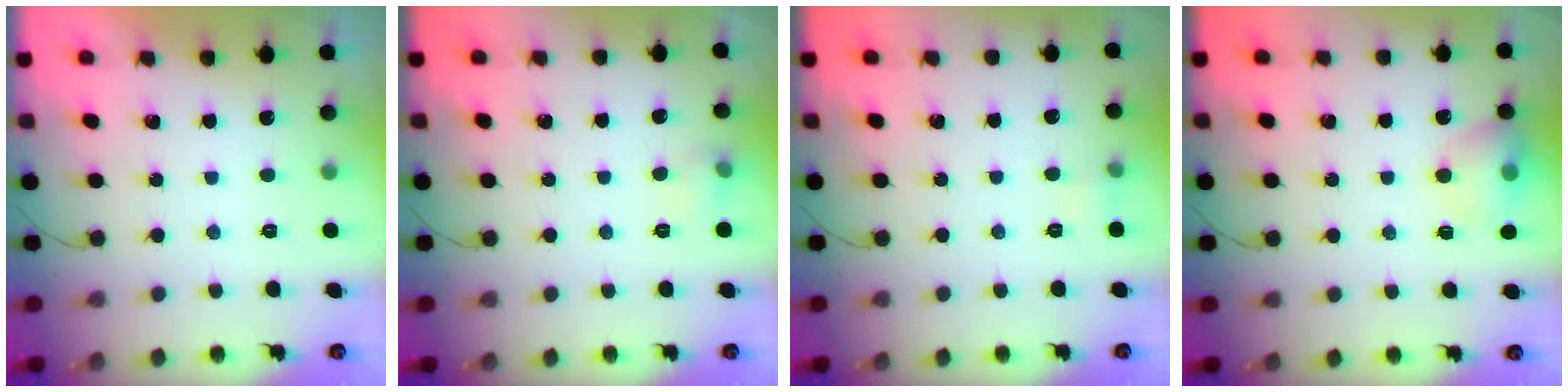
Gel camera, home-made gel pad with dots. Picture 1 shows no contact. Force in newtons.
{"total": 5.2, "press": 5.0, "slide": 1.4}
{"total": 3.7, "press": 3.3, "slide": 1.5}
{"total": 10.3, "press": 10.2, "slide": 1.5}